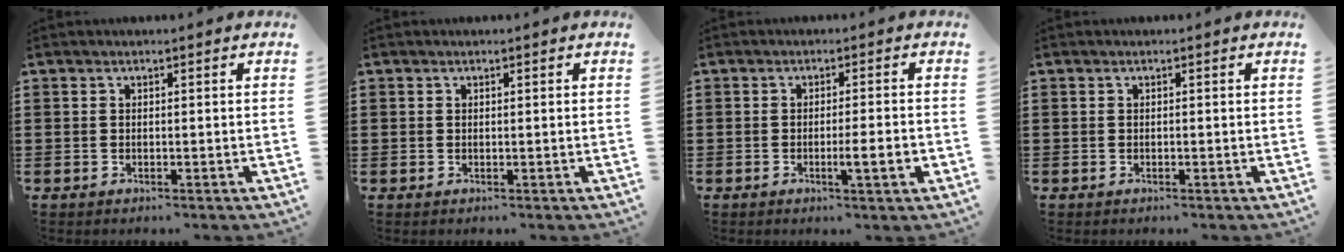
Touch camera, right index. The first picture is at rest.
{"total": 0.6, "force": [0.2, 0.6, 0.0], "torque": [-0.002, 0.004, 0.004]}
{"total": 4.3, "force": [-1.3, 0.2, 4.1], "torque": [-0.065, -0.008, -0.021]}
{"total": 0.0}